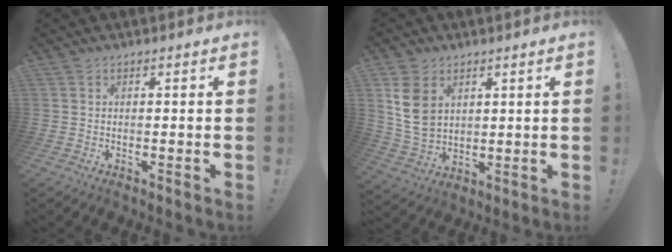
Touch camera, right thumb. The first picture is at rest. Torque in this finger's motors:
{"motor_torque": [2.15, 1.67, 0.13, -0.15, 0.44]}